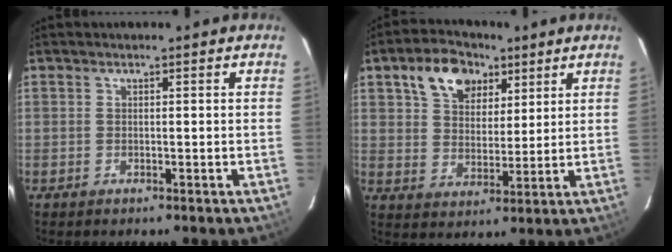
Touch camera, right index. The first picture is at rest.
{"total": 11.1, "force": [6.0, 7.3, 5.8], "torque": [-0.112, 0.026, 0.105]}